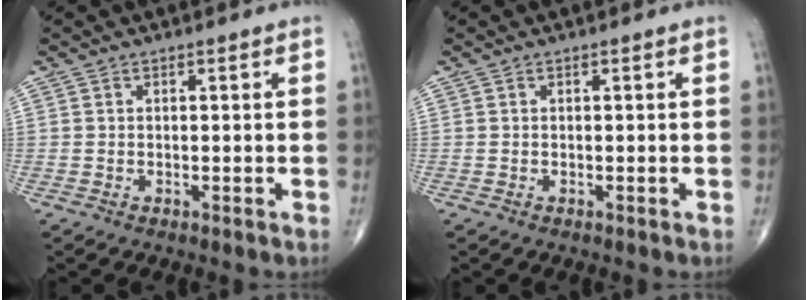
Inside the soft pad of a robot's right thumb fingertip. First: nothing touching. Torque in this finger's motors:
{"motor_torque": [0.01, -0.18, 0.12, 0.06, 0.00]}